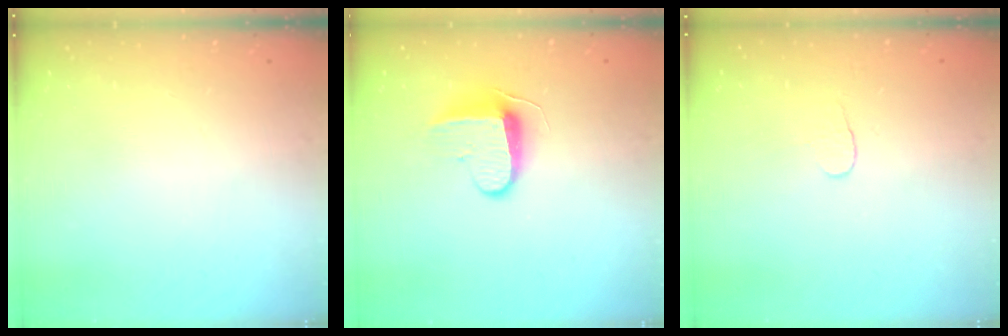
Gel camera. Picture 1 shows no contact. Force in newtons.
{"total": 8.9, "press": 8.8, "slide": 1.1}
{"total": 3.8, "press": 3.8, "slide": 0.4}